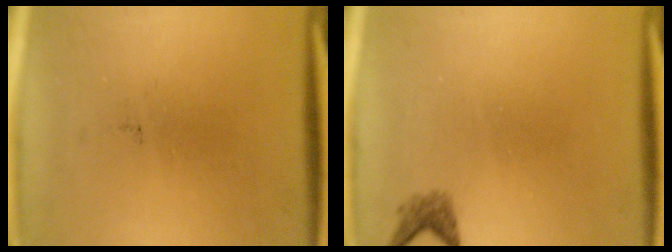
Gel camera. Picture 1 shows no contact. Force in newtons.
{"total": 1.4}